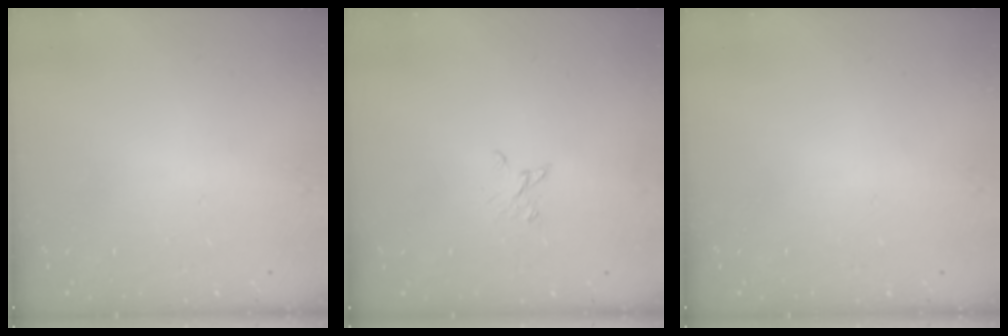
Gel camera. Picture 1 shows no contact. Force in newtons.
{"total": 2.5, "press": 2.5, "slide": 0.3}
{"total": 0.0}